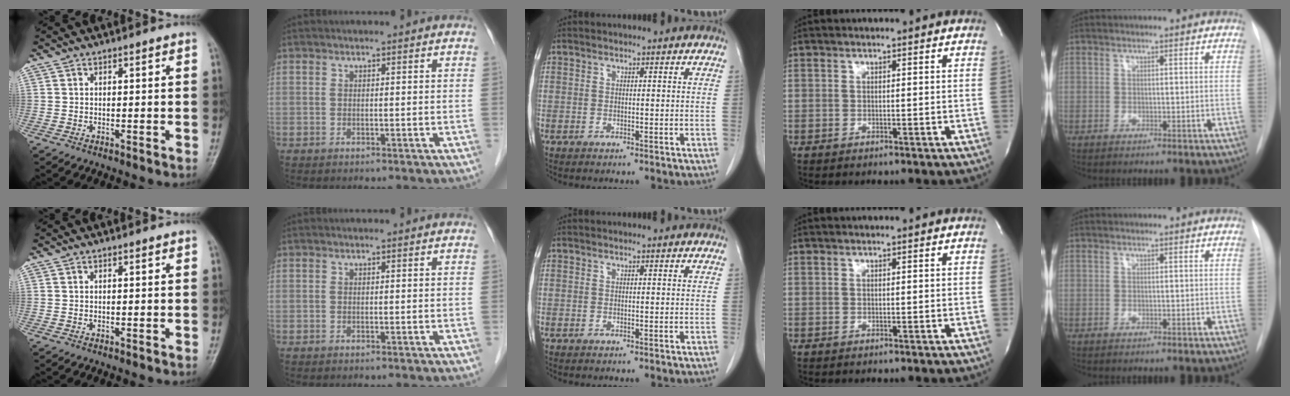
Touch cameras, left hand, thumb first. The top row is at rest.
{}